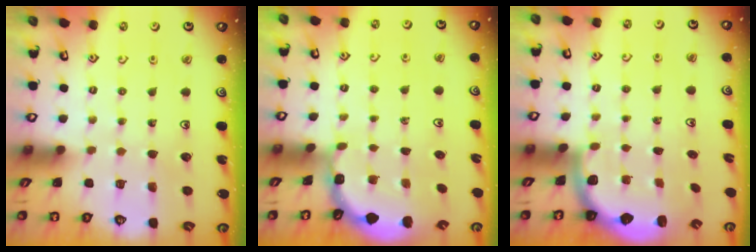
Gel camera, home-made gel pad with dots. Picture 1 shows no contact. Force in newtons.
{"total": 1.9, "press": 1.9, "slide": 0.2}
{"total": 2.1, "press": 2.0, "slide": 0.8}